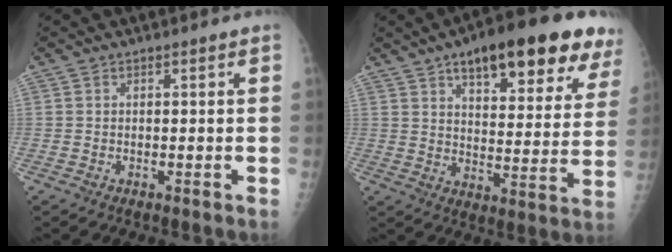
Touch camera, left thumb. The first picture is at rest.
{"total": 24.0, "force": [14.0, 8.3, 17.6], "torque": [-0.205, -0.027, 0.193]}